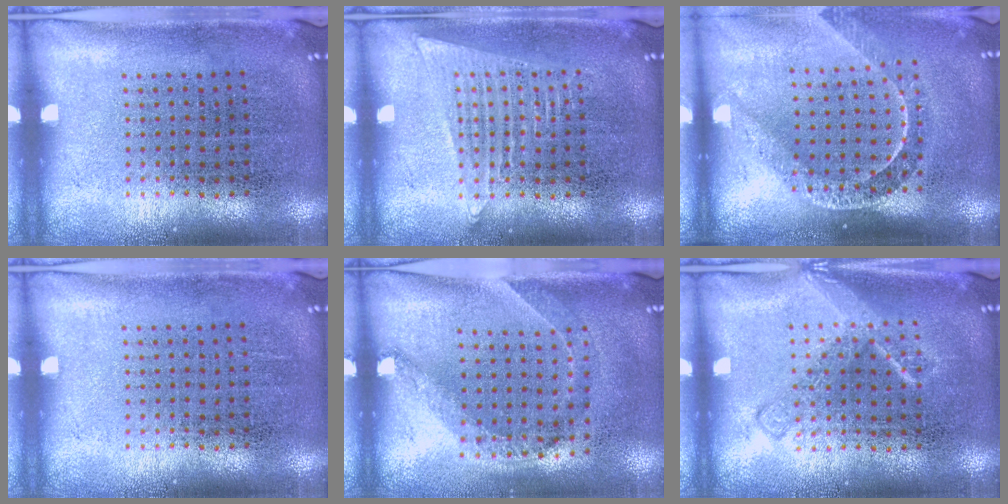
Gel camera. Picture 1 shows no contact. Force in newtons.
{"total": 1.8, "press": 1.8, "slide": 0.3}
{"total": 2.1, "press": 1.6, "slide": 1.3}
{"total": 0.0}
{"total": 1.4, "press": 1.1, "slide": 0.9}
{"total": 2.0, "press": 2.0, "slide": 0.4}